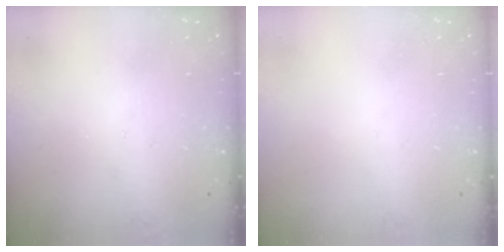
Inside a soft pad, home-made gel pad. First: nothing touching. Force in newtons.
{"total": 0.0}